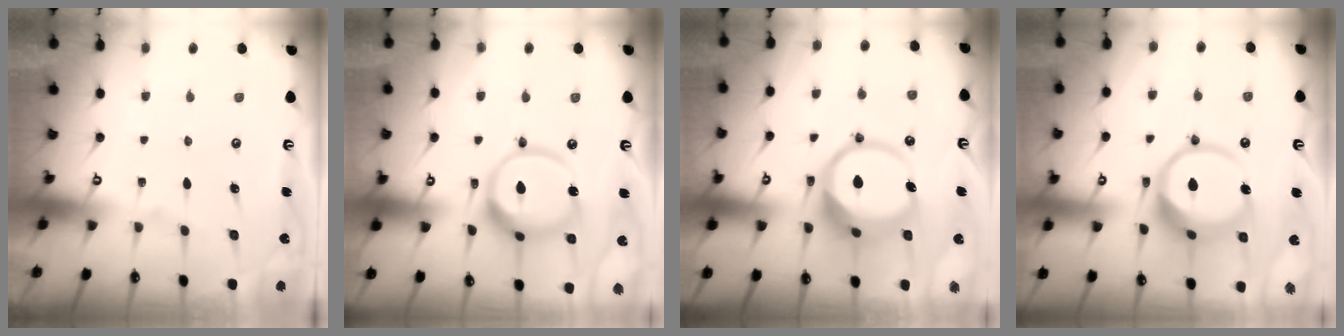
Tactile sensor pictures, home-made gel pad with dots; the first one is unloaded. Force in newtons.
{"total": 15.5, "press": 15.4, "slide": 2.2}
{"total": 13.1, "press": 12.9, "slide": 1.9}
{"total": 15.1, "press": 15.0, "slide": 1.9}